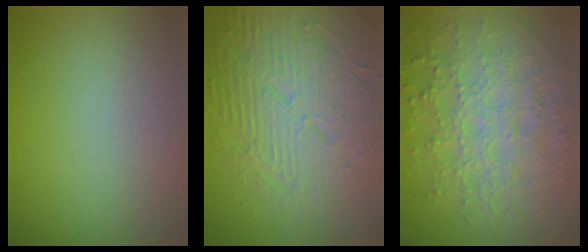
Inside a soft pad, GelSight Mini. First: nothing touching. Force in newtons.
{"total": 7.5, "press": 5.9, "slide": 4.6}
{"total": 8.0, "press": 5.6, "slide": 5.7}